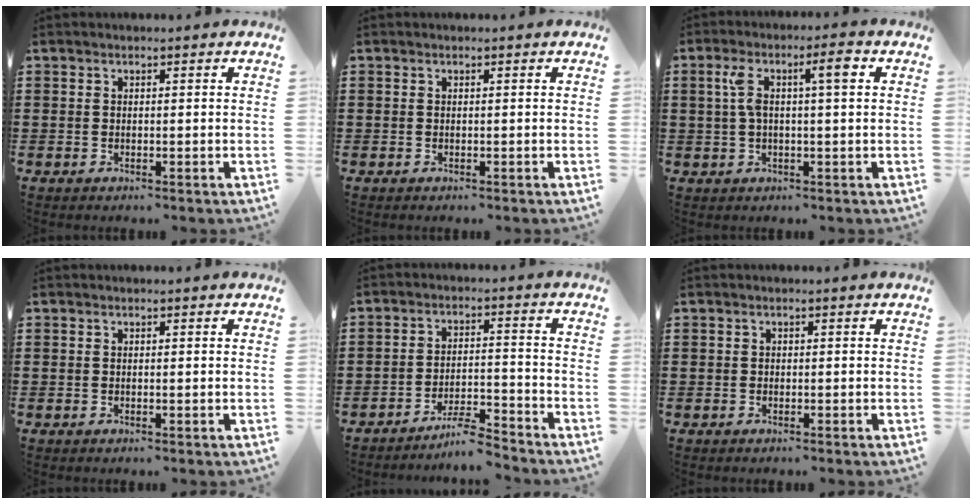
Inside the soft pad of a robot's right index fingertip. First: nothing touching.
{"total": 0.0}
{"total": 6.3, "force": [1.8, 1.3, 5.9], "torque": [-0.110, 0.005, 0.024]}
{"total": 0.0}
{"total": 5.5, "force": [-5.1, 0.2, 2.0], "torque": [-0.041, -0.003, -0.099]}
{"total": 0.6, "force": [-0.1, 0.6, 0.2], "torque": [-0.007, 0.002, -0.003]}